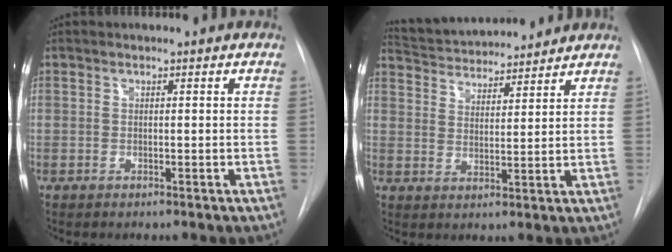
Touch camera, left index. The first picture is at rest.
{"total": 13.1, "force": [12.4, 2.1, 3.8], "torque": [-0.067, 0.022, 0.198]}